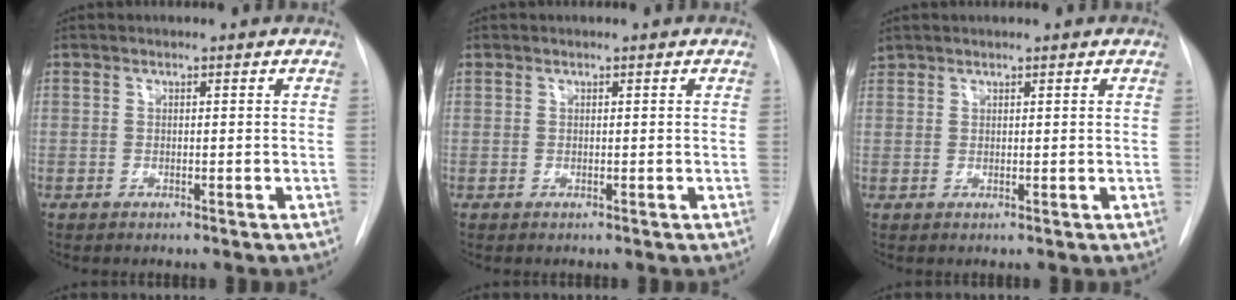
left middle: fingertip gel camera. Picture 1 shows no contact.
{"total": 0.0}
{"total": 1.3, "force": [1.2, 0.6, -0.1], "torque": [0.002, 0.010, 0.023]}